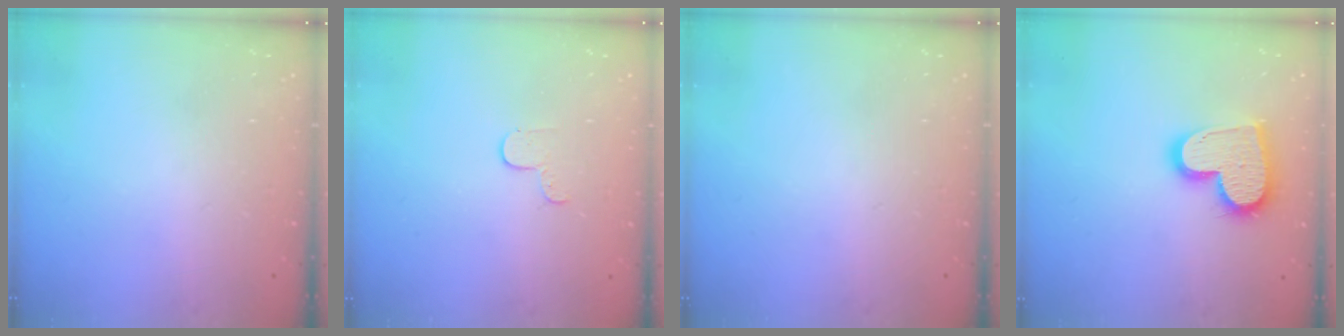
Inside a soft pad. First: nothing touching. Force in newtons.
{"total": 3.3, "press": 3.2, "slide": 0.3}
{"total": 0.0}
{"total": 16.5, "press": 16.5, "slide": 1.4}